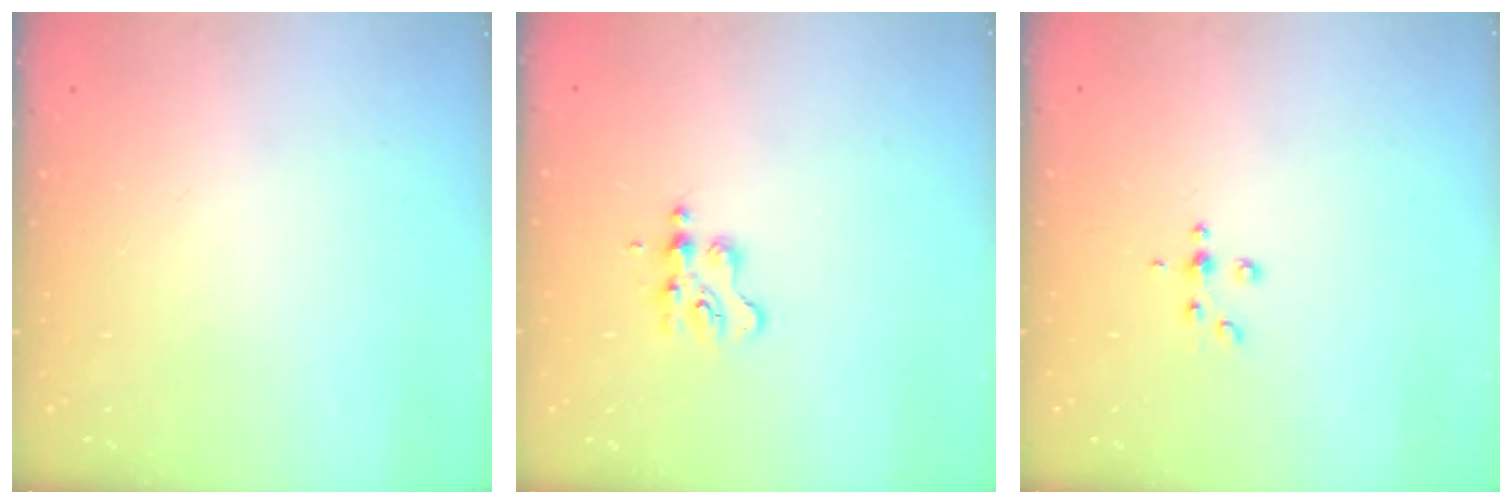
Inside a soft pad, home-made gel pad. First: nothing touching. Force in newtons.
{"total": 2.7, "press": 2.6, "slide": 0.4}
{"total": 4.9, "press": 4.5, "slide": 1.9}